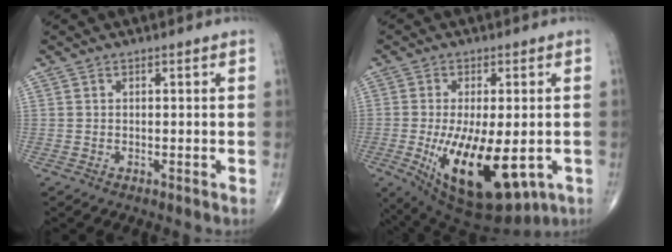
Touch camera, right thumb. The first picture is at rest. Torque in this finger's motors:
{"motor_torque": [2.38, 1.90, 0.94, 0.36, 0.62]}